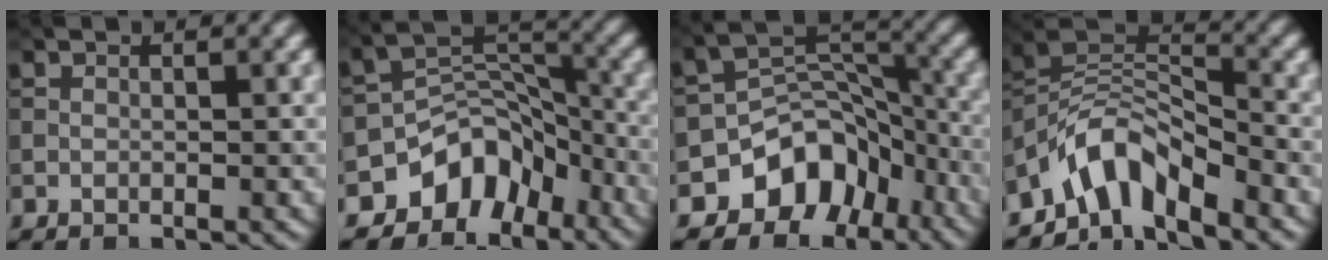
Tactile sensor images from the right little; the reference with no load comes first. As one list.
[{"total": 7.2, "force": [-4.8, 4.8, 2.5], "torque": [-0.015, 0.001, -0.088]}, {"total": 7.7, "force": [-4.6, 5.5, 2.9], "torque": [-0.022, 0.001, -0.083]}, {"total": 5.8, "force": [-4.6, 2.2, 2.7], "torque": [-0.038, 0.004, -0.098]}]